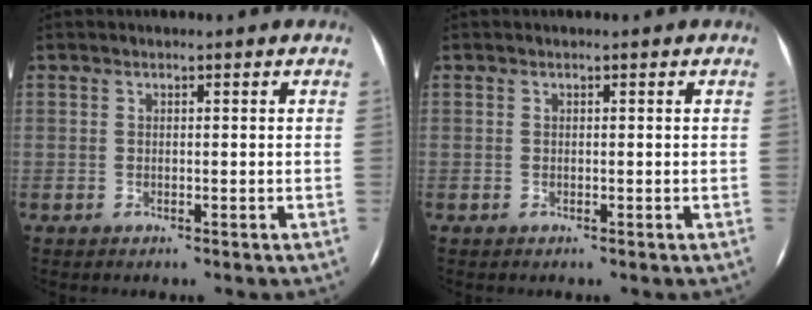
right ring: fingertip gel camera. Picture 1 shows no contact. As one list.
[{"total": 0.0}]